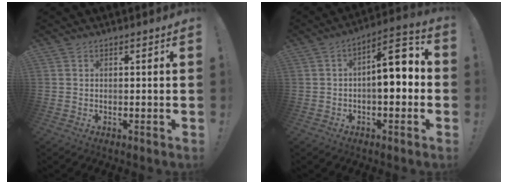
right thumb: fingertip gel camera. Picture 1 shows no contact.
{"total": 10.7, "force": [0.2, 4.7, 9.6], "torque": [-0.124, 0.000, 0.001]}